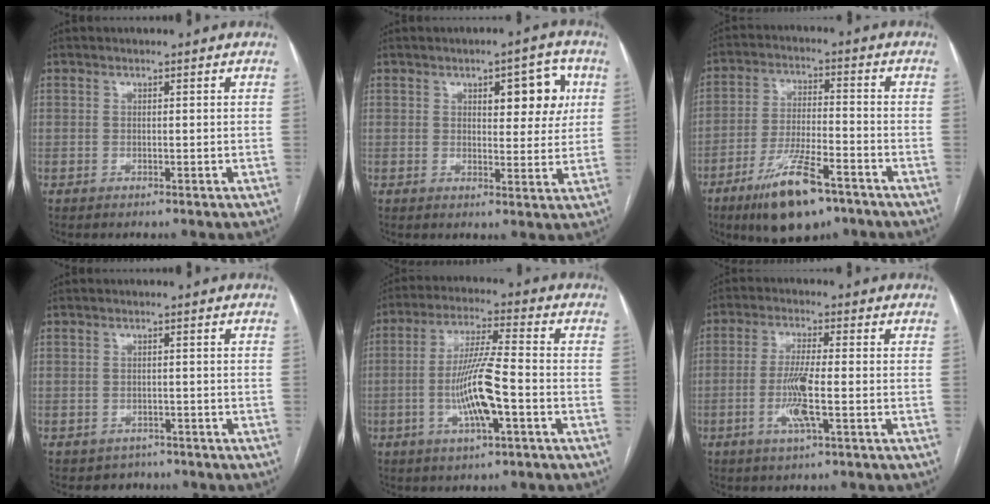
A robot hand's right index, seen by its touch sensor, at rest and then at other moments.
{"total": 7.2, "force": [2.7, 2.7, 6.1], "torque": [-0.070, 0.009, 0.035]}
{"total": 12.2, "force": [-7.7, 2.9, 9.0], "torque": [-0.171, -0.015, -0.131]}
{"total": 2.5, "force": [-1.8, 1.8, -0.3], "torque": [-0.001, 0.006, -0.024]}
{"total": 10.8, "force": [-2.8, 0.8, 10.4], "torque": [-0.203, -0.002, -0.053]}
{"total": 6.5, "force": [-1.8, 0.1, 6.3], "torque": [-0.127, -0.008, -0.034]}